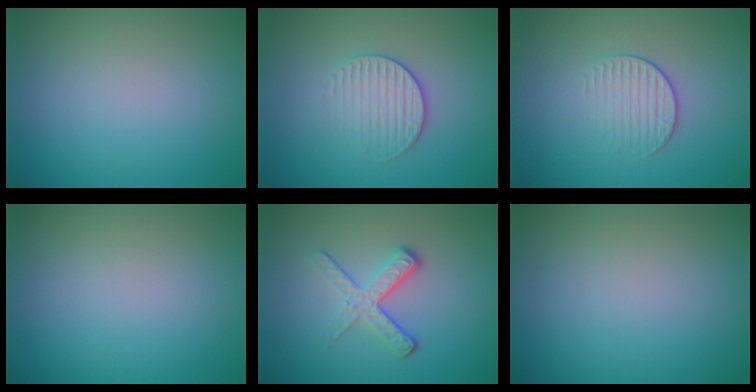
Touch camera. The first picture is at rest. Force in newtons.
{"total": 2.0, "press": 1.4, "slide": 1.4}
{"total": 1.7, "press": 1.1, "slide": 1.3}
{"total": 0.0}
{"total": 3.7, "press": 2.3, "slide": 2.9}
{"total": 0.0}